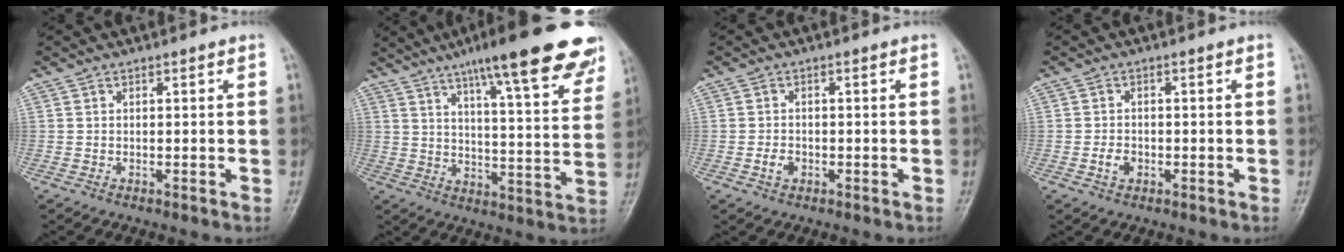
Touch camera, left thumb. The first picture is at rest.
{"total": 23.5, "force": [16.3, 4.4, 16.3], "torque": [-0.205, -0.044, 0.220]}
{"total": 2.1, "force": [-0.8, 1.6, 1.1], "torque": [-0.017, 0.005, -0.015]}
{"total": 2.4, "force": [-0.8, 1.8, 1.3], "torque": [-0.020, 0.005, -0.016]}